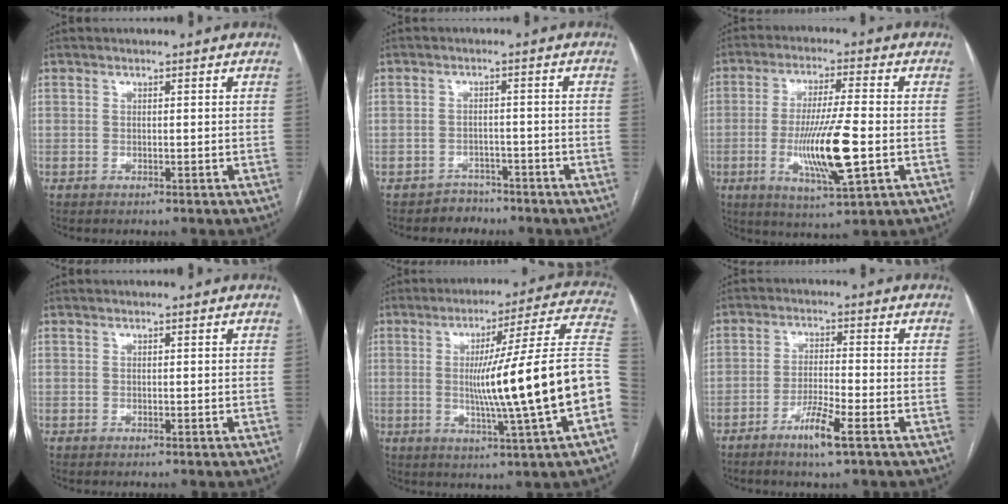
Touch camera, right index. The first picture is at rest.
{"total": 3.1, "force": [-2.3, 1.9, -0.8], "torque": [0.014, 0.010, -0.038]}
{"total": 12.5, "force": [-2.6, 1.0, 12.1], "torque": [-0.229, -0.019, -0.046]}
{"total": 0.0}
{"total": 21.3, "force": [-2.7, -1.6, 21.0], "torque": [-0.250, 0.014, -0.050]}
{"total": 5.7, "force": [-3.4, 0.0, 4.6], "torque": [-0.088, -0.008, -0.064]}